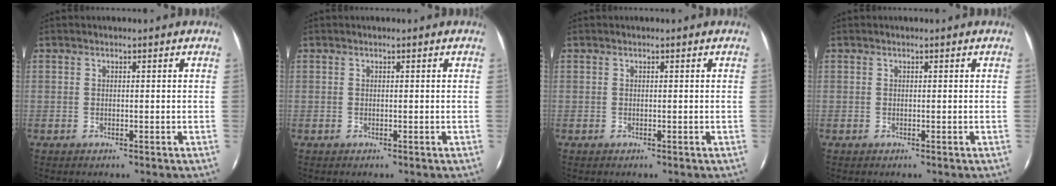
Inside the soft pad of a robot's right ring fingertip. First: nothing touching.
{"total": 0.0}
{"total": 0.0}
{"total": 0.0}